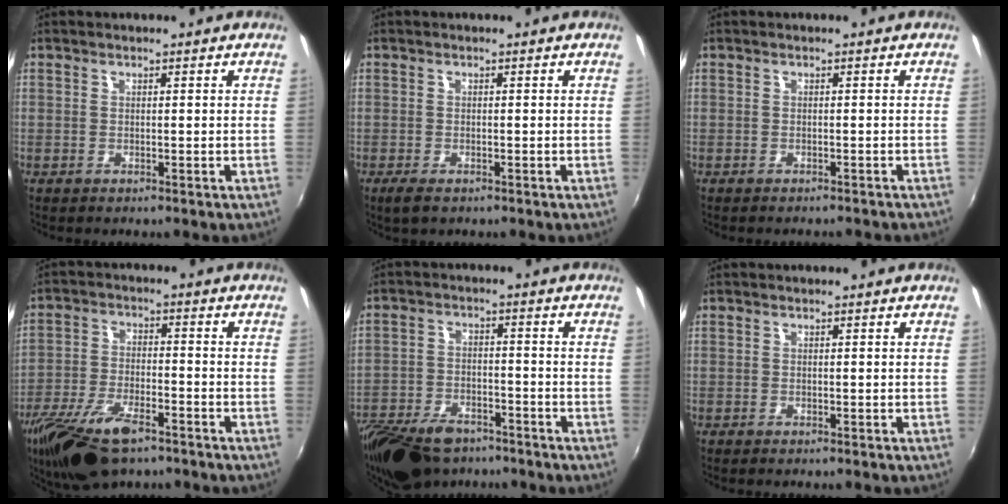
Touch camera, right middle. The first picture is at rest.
{"total": 2.5, "force": [-1.7, 0.9, 1.7], "torque": [-0.036, -0.008, -0.029]}
{"total": 3.6, "force": [-3.3, 0.8, 1.3], "torque": [-0.026, -0.011, -0.042]}
{"total": 15.4, "force": [-10.4, 6.1, 9.6], "torque": [-0.209, -0.029, -0.191]}
{"total": 15.6, "force": [-11.5, 7.3, 7.5], "torque": [-0.181, -0.019, -0.198]}
{"total": 0.8, "force": [-0.8, 0.1, 0.3], "torque": [-0.007, -0.004, -0.012]}